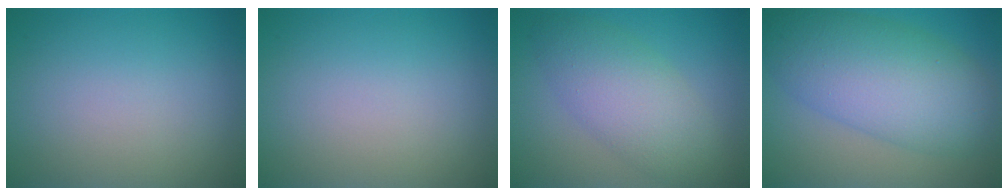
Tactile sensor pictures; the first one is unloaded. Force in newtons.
{"total": 0.0}
{"total": 5.5, "press": 5.5, "slide": 0.3}
{"total": 9.3, "press": 9.3, "slide": 0.2}